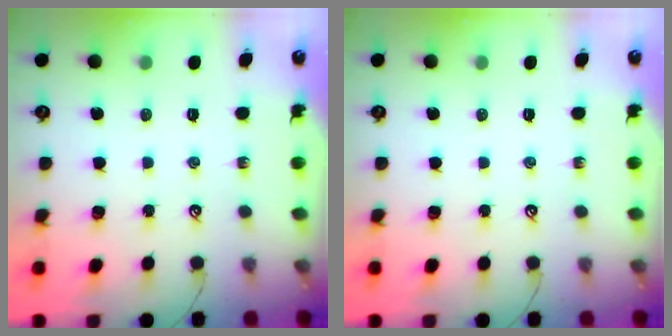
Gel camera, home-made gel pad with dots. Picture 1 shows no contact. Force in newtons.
{"total": 0.0}